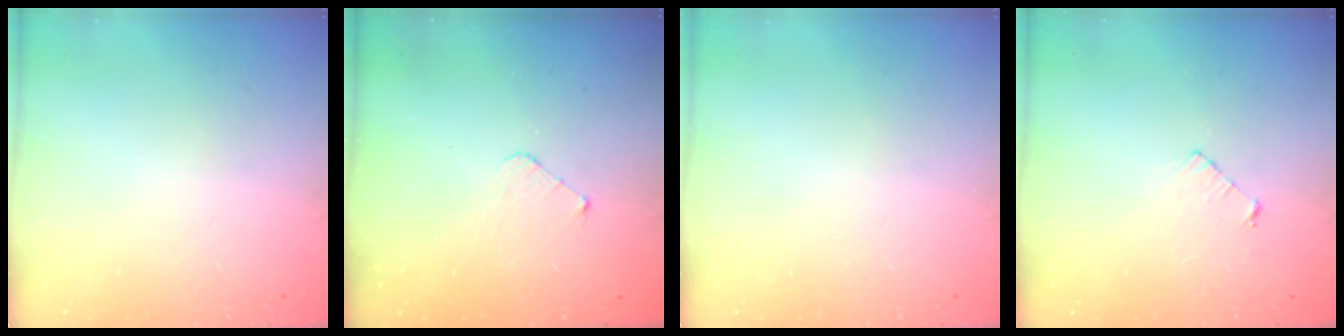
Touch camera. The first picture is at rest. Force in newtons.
{"total": 3.1, "press": 3.1, "slide": 0.3}
{"total": 0.0}
{"total": 3.8, "press": 3.8, "slide": 0.4}